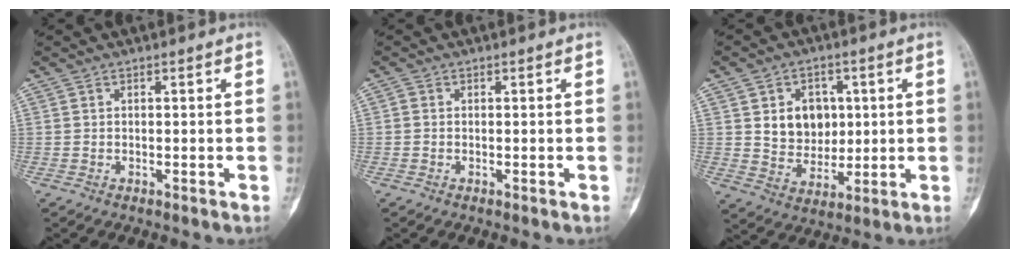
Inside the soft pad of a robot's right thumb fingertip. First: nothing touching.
{"total": 0.5, "force": [0.0, 0.5, 0.3], "torque": [-0.002, 0.001, -0.004]}
{"total": 9.9, "force": [2.1, 7.9, 5.6], "torque": [-0.043, -0.009, 0.044]}